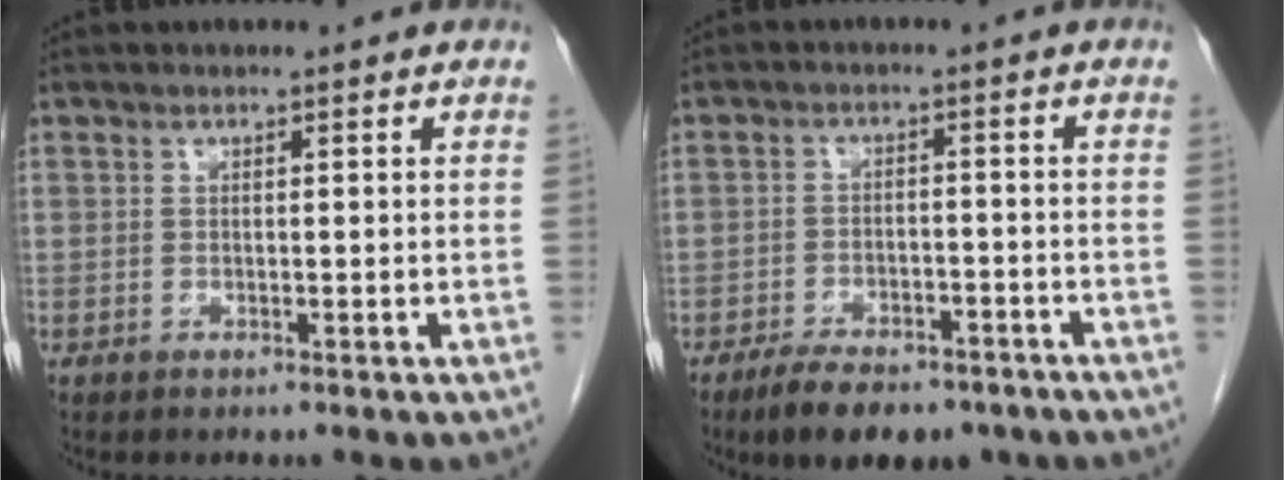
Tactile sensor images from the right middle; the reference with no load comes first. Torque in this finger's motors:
{"motor_torque": [1.03, -0.83, 0.12, 0.09]}